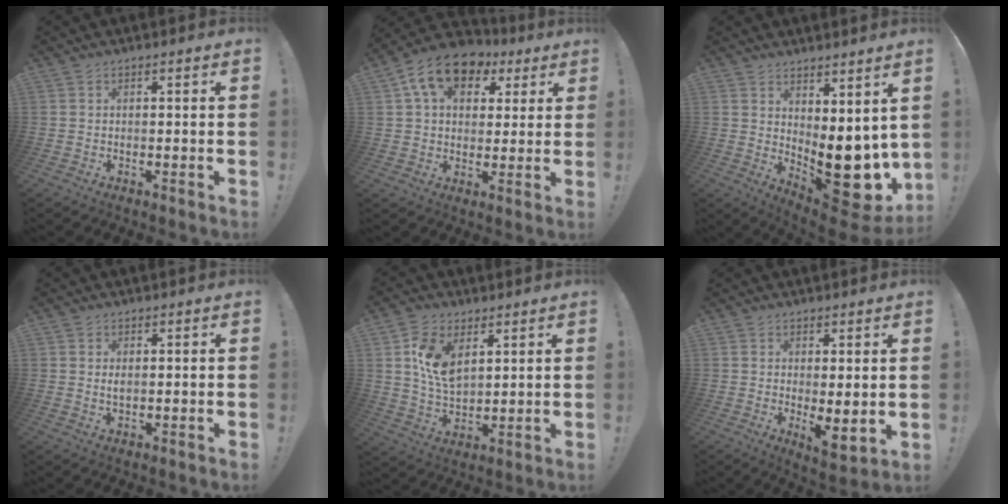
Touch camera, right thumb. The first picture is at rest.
{"total": 13.7, "force": [6.3, 9.4, 7.8], "torque": [-0.128, -0.018, 0.118]}
{"total": 13.9, "force": [-2.1, 7.1, 11.7], "torque": [-0.110, -0.020, -0.012]}
{"total": 1.5, "force": [0.5, 1.0, 0.9], "torque": [-0.012, -0.001, 0.008]}
{"total": 11.0, "force": [5.1, 7.1, 6.8], "torque": [-0.125, -0.021, 0.096]}
{"total": 2.9, "force": [0.5, 1.1, 2.7], "torque": [-0.033, -0.006, 0.009]}